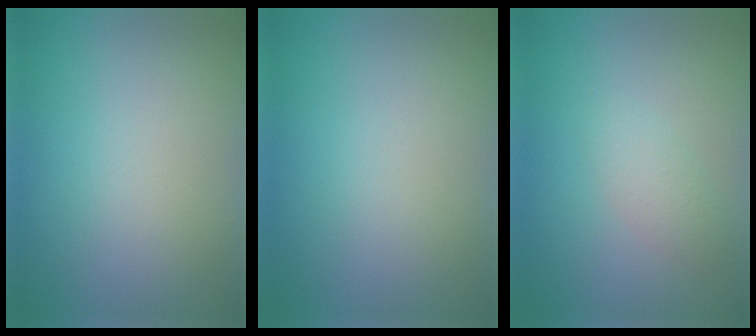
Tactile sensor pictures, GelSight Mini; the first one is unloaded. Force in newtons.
{"total": 0.0}
{"total": 1.7, "press": 1.7, "slide": 0.0}